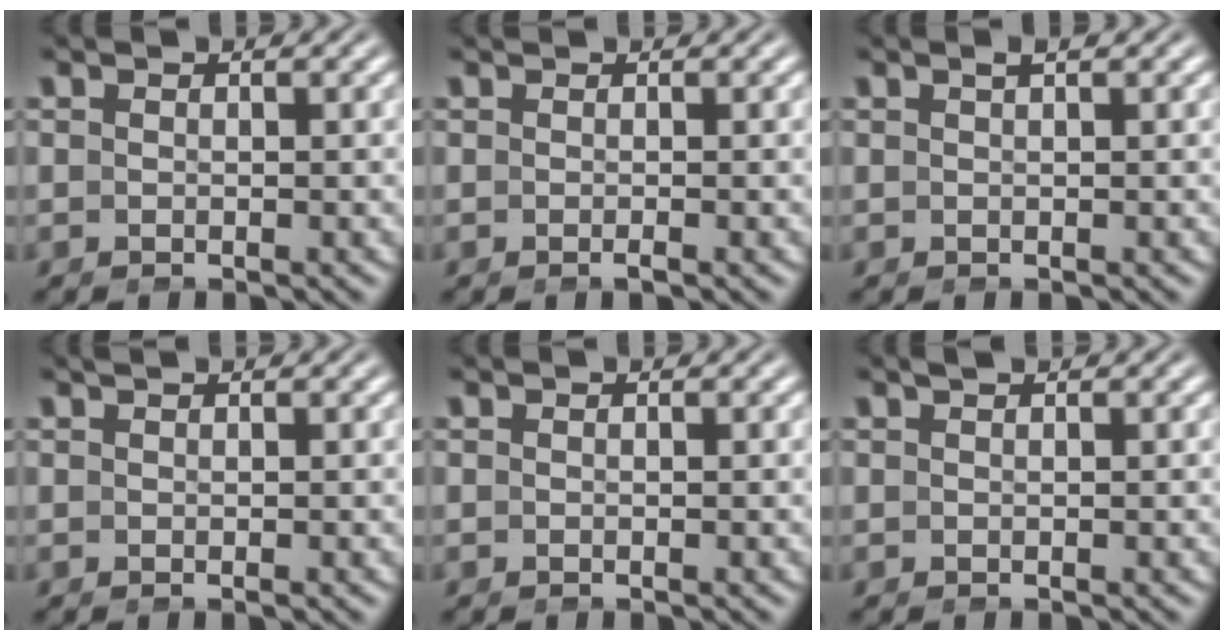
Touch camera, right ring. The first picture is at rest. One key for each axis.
{"total": 0.8, "fx": -0.1, "fy": -0.8, "fz": 0.0, "tx": 0.010, "ty": 0.007, "tz": -0.003}
{"total": 0.7, "fx": 0.3, "fy": -0.5, "fz": 0.4, "tx": -0.002, "ty": 0.004, "tz": 0.010}
{"total": 0.7, "fx": 0.2, "fy": -0.6, "fz": 0.3, "tx": 0.004, "ty": 0.005, "tz": 0.004}
{"total": 0.0}
{"total": 0.7, "fx": 0.5, "fy": -0.4, "fz": 0.0, "tx": 0.003, "ty": 0.003, "tz": 0.009}